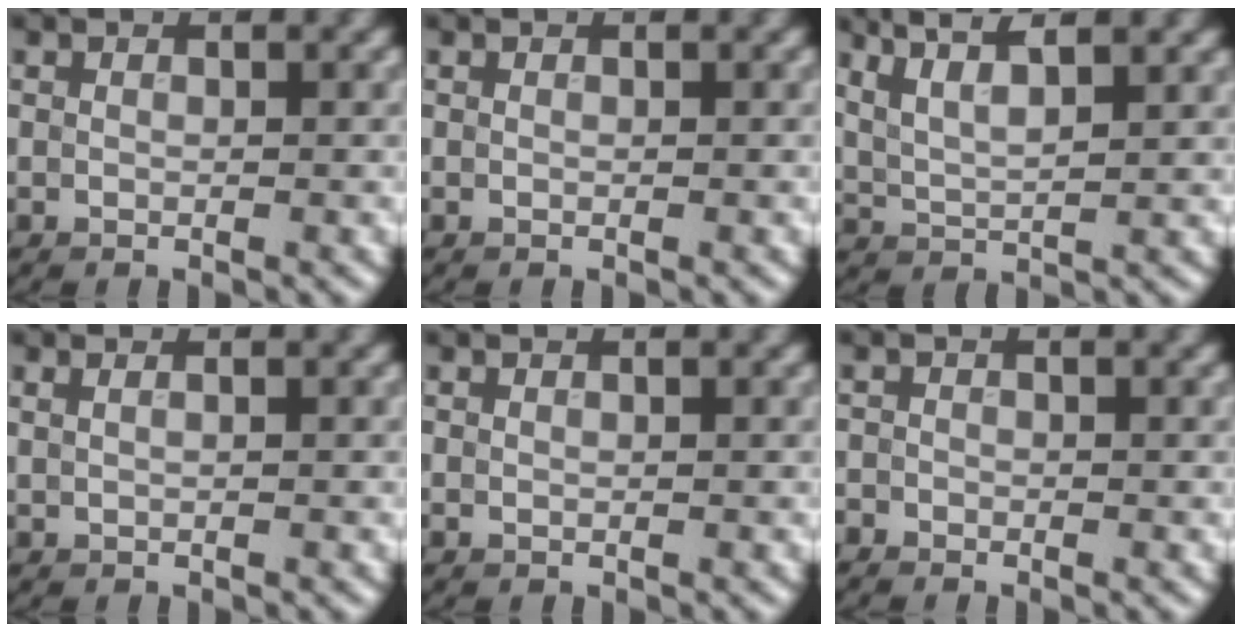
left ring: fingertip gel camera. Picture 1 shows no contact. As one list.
[{"total": 0.0}, {"total": 5.0, "force": [3.6, 1.2, 3.2], "torque": [-0.057, 0.029, 0.052]}, {"total": 1.3, "force": [0.7, 0.6, 0.9], "torque": [-0.004, 0.007, -0.003]}, {"total": 0.0}, {"total": 0.9, "force": [-0.9, -0.1, -0.3], "torque": [-0.001, 0.005, -0.018]}]